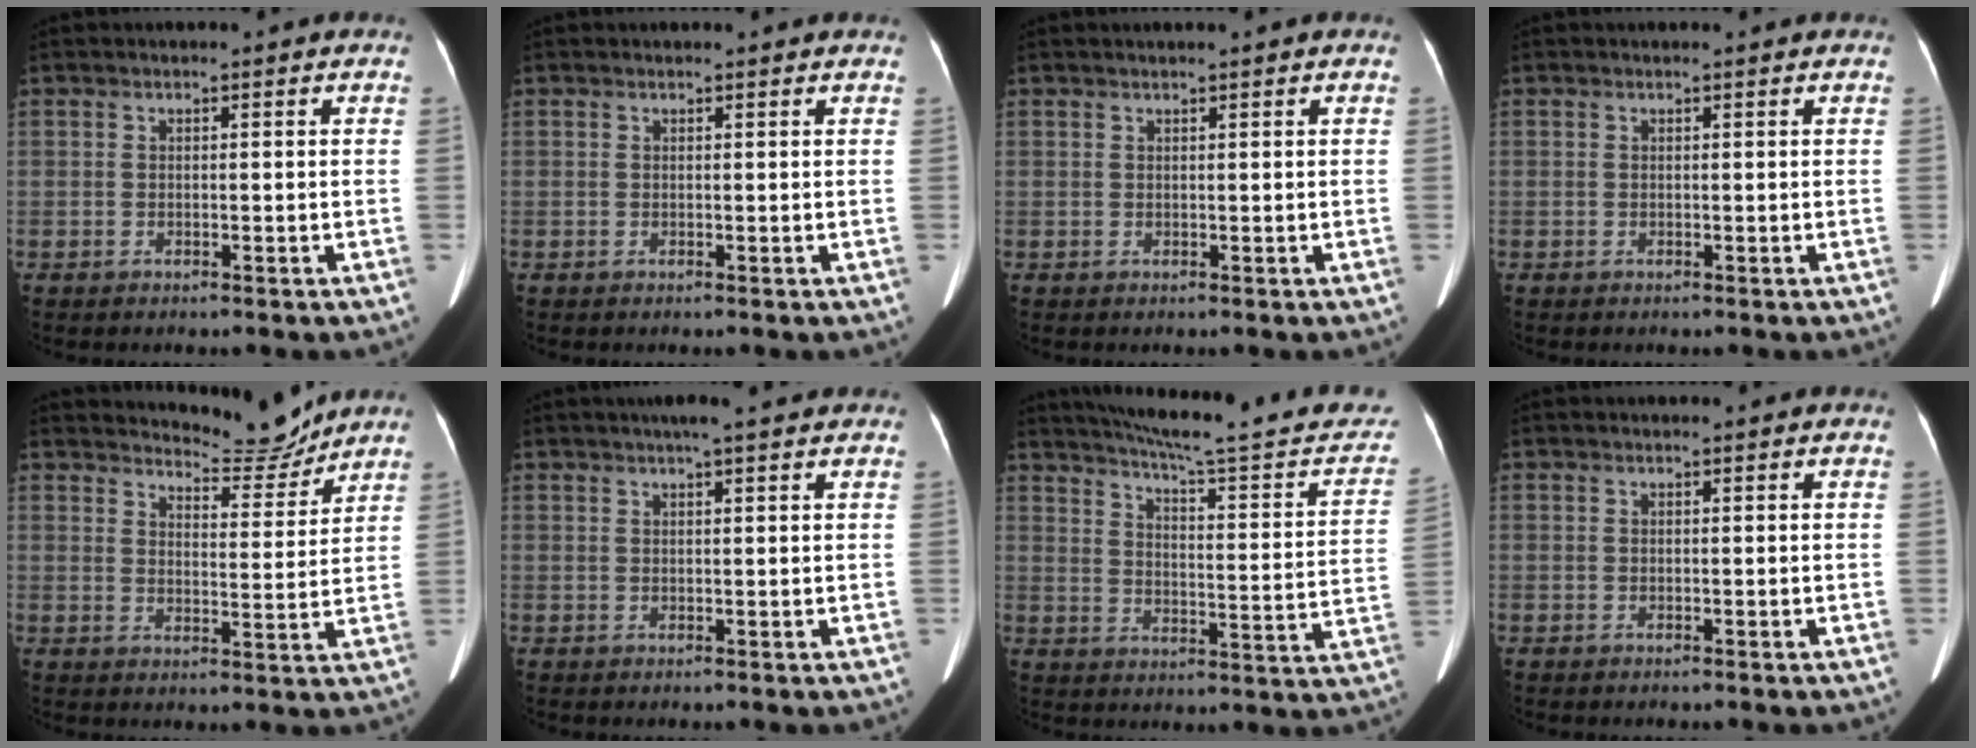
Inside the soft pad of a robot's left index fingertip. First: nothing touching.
{"total": 1.6, "force": [1.5, 0.2, 0.5], "torque": [-0.011, 0.013, 0.015]}
{"total": 1.1, "force": [0.9, -0.1, 0.7], "torque": [-0.011, 0.013, 0.019]}
{"total": 0.9, "force": [0.8, 0.2, 0.3], "torque": [-0.010, 0.013, 0.011]}
{"total": 7.3, "force": [7.2, 0.9, 0.7], "torque": [-0.019, -0.019, 0.103]}
{"total": 5.3, "force": [4.4, 0.1, 3.0], "torque": [-0.045, 0.021, 0.060]}
{"total": 24.8, "force": [21.9, 2.6, 11.3], "torque": [-0.156, -0.038, 0.275]}
{"total": 0.8, "force": [0.7, 0.0, 0.3], "torque": [-0.006, 0.008, 0.011]}